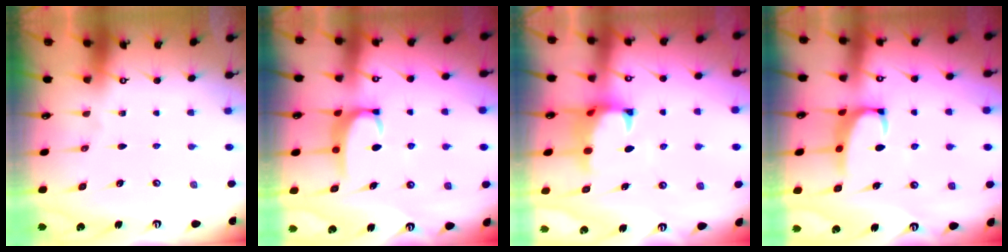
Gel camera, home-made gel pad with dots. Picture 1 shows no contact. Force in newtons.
{"total": 3.5, "press": 3.4, "slide": 0.6}
{"total": 1.0, "press": 0.1, "slide": 1.0}
{"total": 2.4, "press": 2.3, "slide": 0.8}